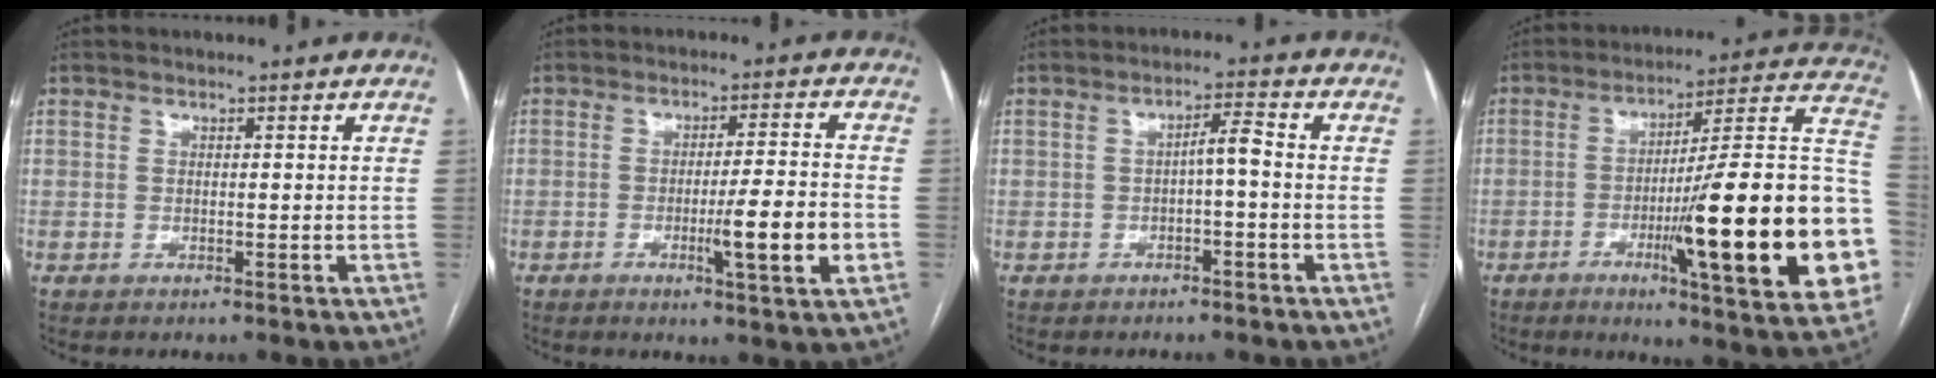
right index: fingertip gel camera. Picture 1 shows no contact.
{"total": 8.6, "force": [-2.5, -0.2, 8.2], "torque": [-0.120, -0.010, -0.038]}
{"total": 3.1, "force": [-0.6, 0.4, 3.0], "torque": [-0.048, 0.012, -0.009]}
{"total": 28.0, "force": [-6.0, 2.2, 27.3], "torque": [-0.299, 0.000, -0.090]}